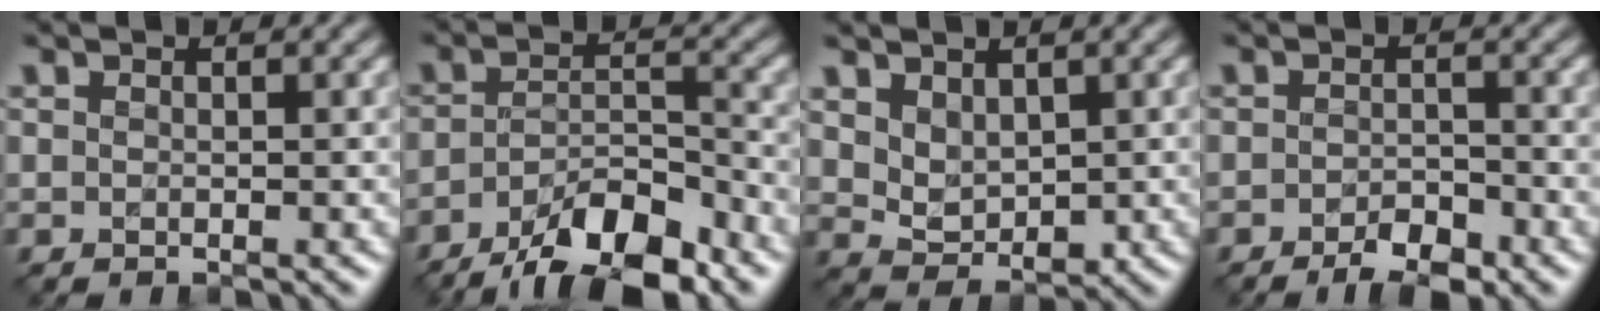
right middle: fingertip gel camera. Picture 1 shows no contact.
{"total": 8.7, "force": [-6.0, 2.7, 5.6], "torque": [-0.091, 0.000, -0.103]}
{"total": 3.0, "force": [1.4, 2.0, 1.8], "torque": [-0.036, -0.008, 0.031]}
{"total": 3.5, "force": [-2.3, 1.4, 2.2], "torque": [-0.032, -0.001, -0.039]}